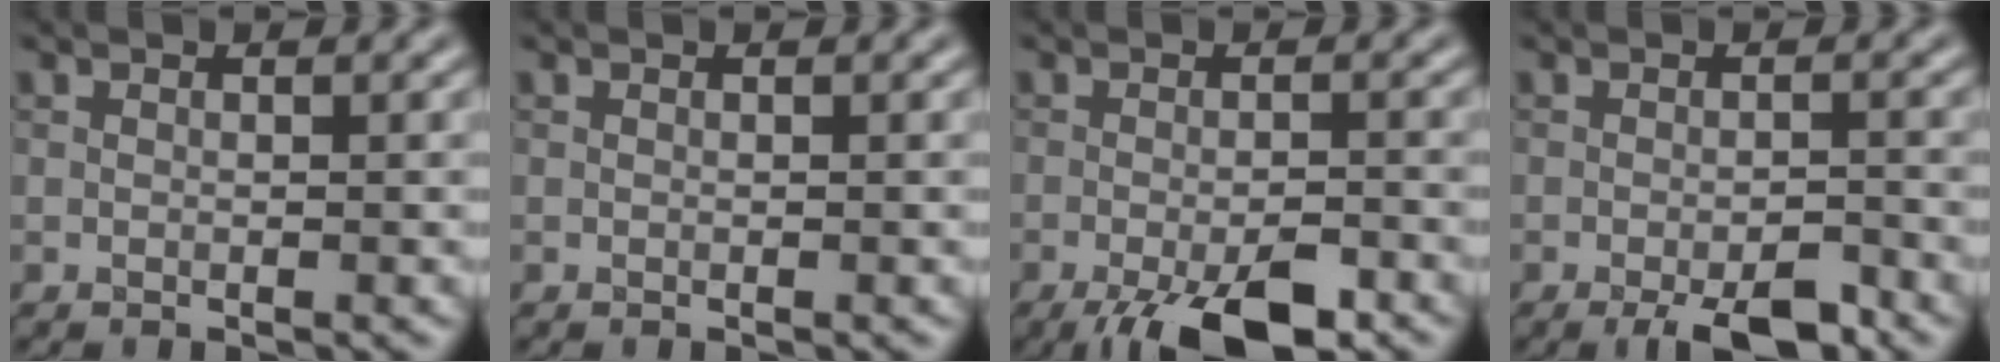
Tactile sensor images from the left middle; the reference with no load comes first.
{"total": 0.0}
{"total": 7.2, "force": [-4.5, 2.1, 5.3], "torque": [-0.083, -0.015, -0.073]}
{"total": 4.2, "force": [-2.7, 1.1, 3.0], "torque": [-0.047, -0.003, -0.042]}